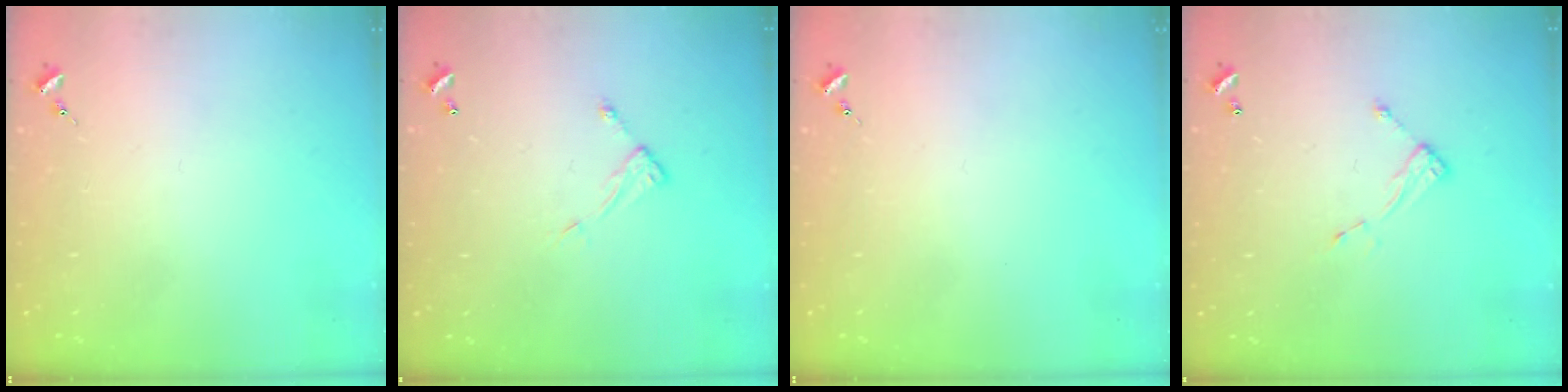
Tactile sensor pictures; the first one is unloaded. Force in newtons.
{"total": 5.8, "press": 5.8, "slide": 0.2}
{"total": 0.0}
{"total": 6.1, "press": 6.1, "slide": 0.2}